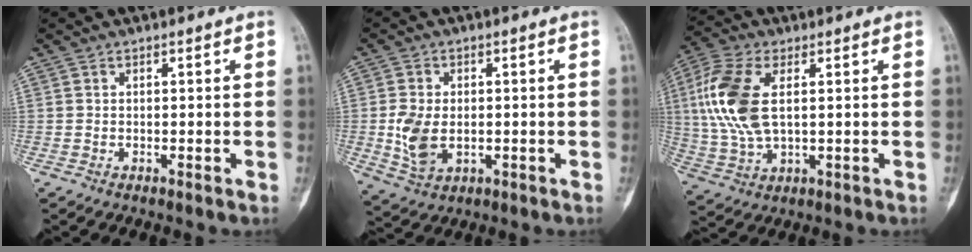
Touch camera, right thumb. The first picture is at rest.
{"total": 7.8, "force": [-0.6, 5.1, 5.8], "torque": [-0.113, -0.002, -0.001]}
{"total": 13.6, "force": [2.5, 7.0, 11.4], "torque": [-0.261, 0.002, 0.051]}